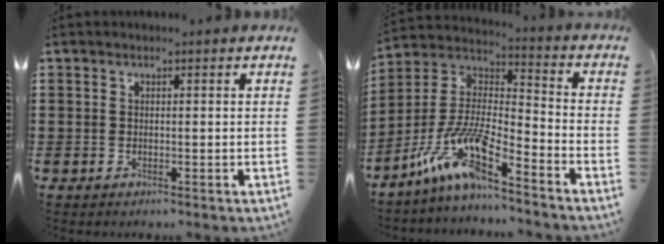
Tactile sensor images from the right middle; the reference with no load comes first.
{"total": 11.3, "force": [-8.2, 1.7, 7.5], "torque": [-0.178, -0.013, -0.172]}